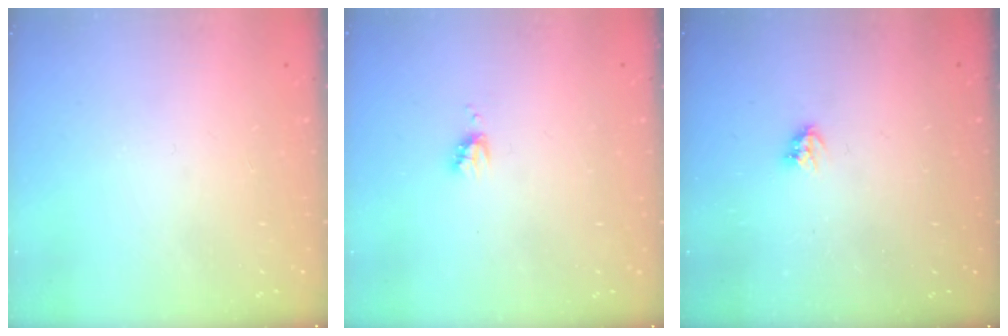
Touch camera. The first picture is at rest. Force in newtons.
{"total": 3.7, "press": 3.7, "slide": 0.4}
{"total": 3.5, "press": 3.4, "slide": 0.5}